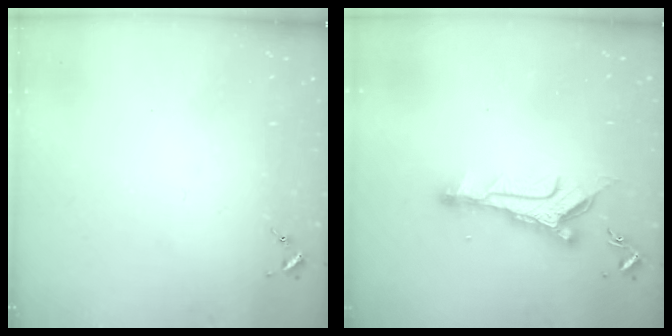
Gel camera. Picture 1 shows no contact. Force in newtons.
{"total": 10.8, "press": 10.8, "slide": 0.3}